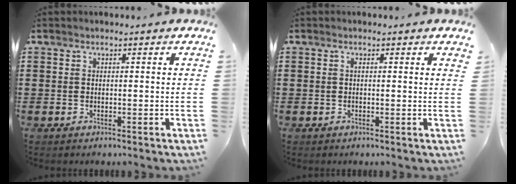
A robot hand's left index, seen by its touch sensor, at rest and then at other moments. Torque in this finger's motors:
{"motor_torque": [0.00, 0.00, 0.00, 0.00]}